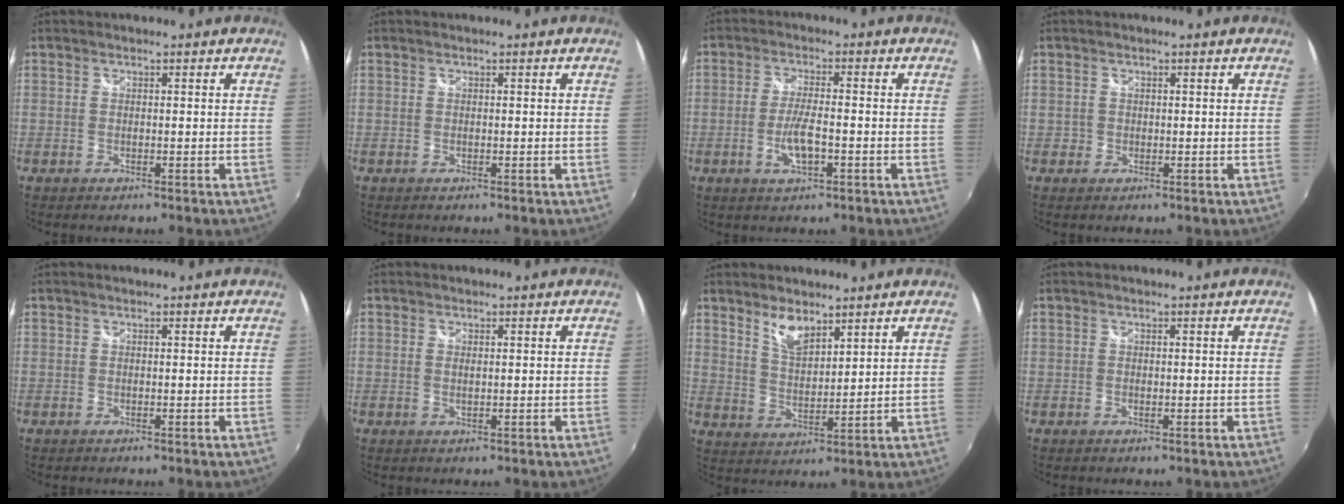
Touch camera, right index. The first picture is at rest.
{"total": 0.0}
{"total": 5.6, "force": [-2.0, 1.3, 5.0], "torque": [-0.103, -0.004, -0.037]}
{"total": 1.2, "force": [-0.2, 1.2, 0.0], "torque": [0.000, 0.003, -0.002]}
{"total": 0.0}
{"total": 0.9, "force": [0.2, 0.4, 0.8], "torque": [-0.016, -0.001, 0.001]}
{"total": 5.8, "force": [4.3, 2.2, 3.2], "torque": [-0.054, -0.001, 0.084]}
{"total": 0.0}